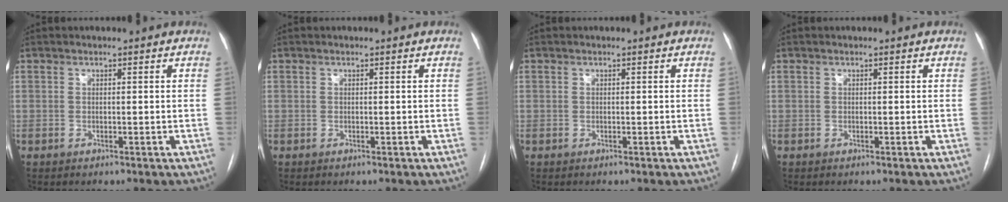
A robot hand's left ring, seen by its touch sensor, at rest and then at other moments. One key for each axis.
{"total": 0.0}
{"total": 0.0}
{"total": 0.0}